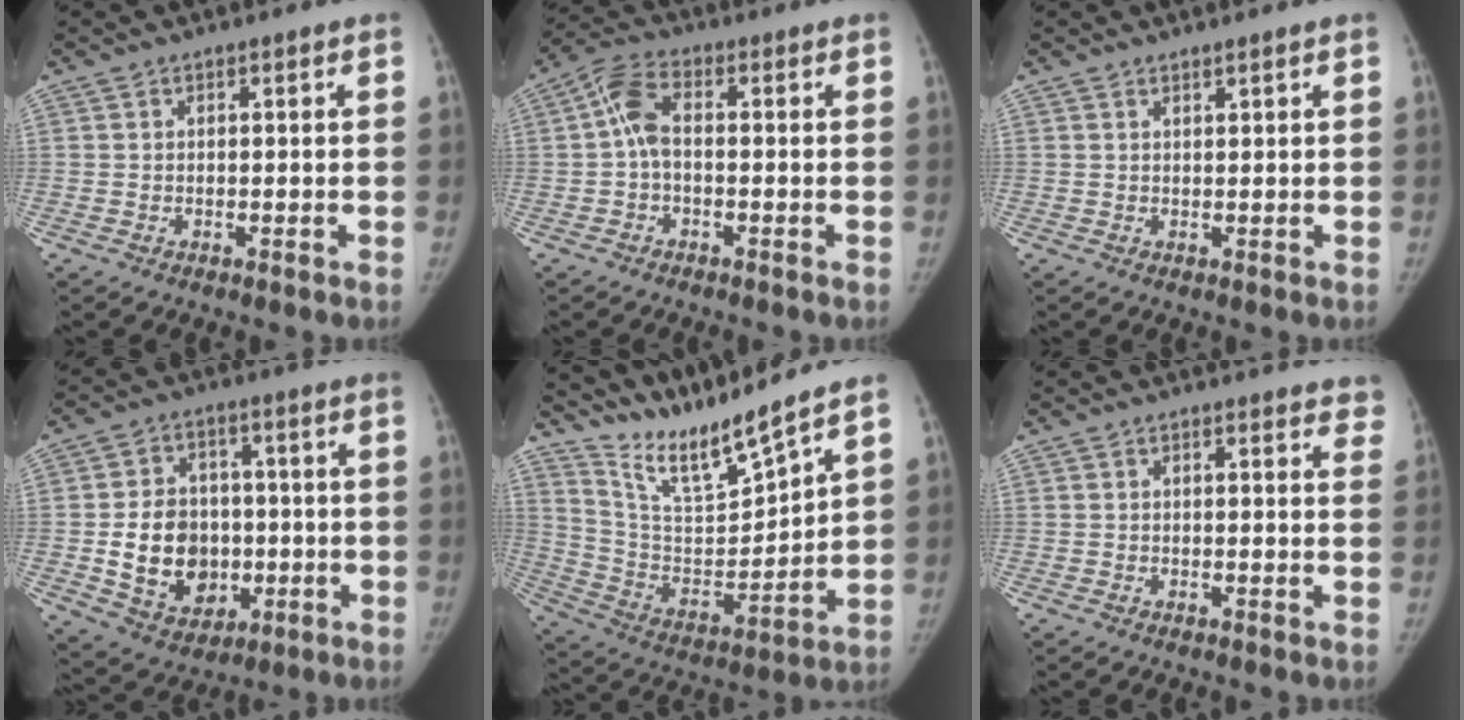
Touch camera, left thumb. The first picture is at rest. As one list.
[{"total": 5.9, "force": [-0.1, 3.2, 5.0], "torque": [-0.100, 0.020, -0.013]}, {"total": 0.8, "force": [0.8, 0.1, 0.2], "torque": [-0.001, -0.007, 0.014]}, {"total": 14.1, "force": [-1.7, 11.1, 8.5], "torque": [-0.102, 0.006, -0.014]}, {"total": 13.5, "force": [12.5, 0.1, 5.2], "torque": [-0.083, -0.080, 0.250]}, {"total": 3.9, "force": [3.4, 1.4, 1.3], "torque": [0.014, -0.013, 0.022]}]